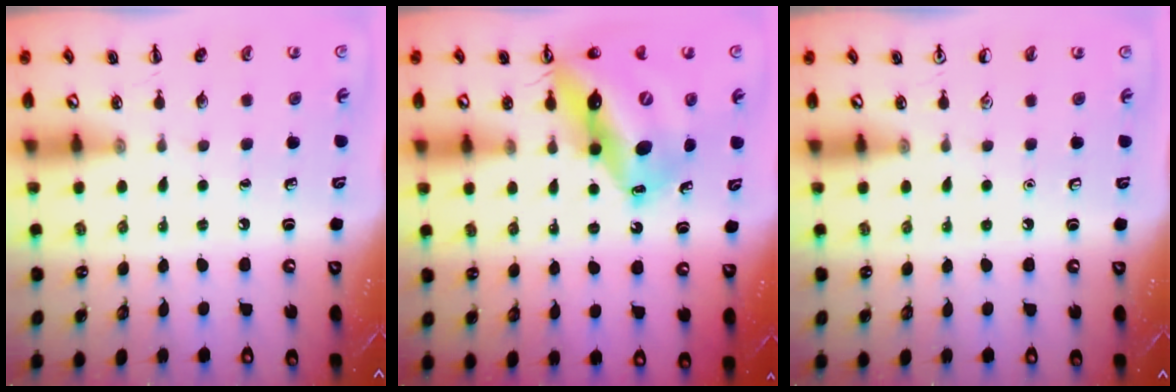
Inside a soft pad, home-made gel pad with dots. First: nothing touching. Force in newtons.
{"total": 18.2, "press": 17.4, "slide": 5.3}
{"total": 0.0}